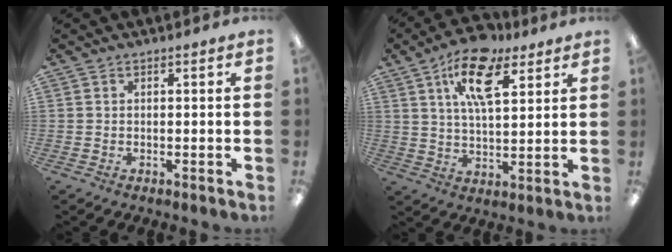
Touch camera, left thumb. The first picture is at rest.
{"total": 14.8, "force": [8.1, 6.6, 10.4], "torque": [-0.171, -0.021, 0.141]}